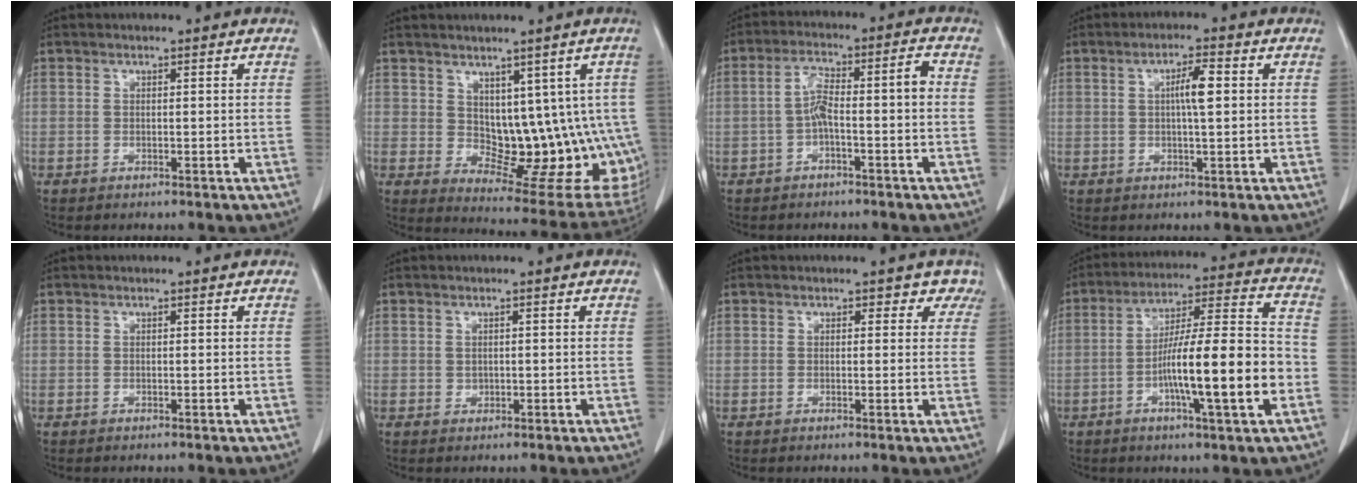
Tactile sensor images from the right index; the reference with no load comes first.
{"total": 13.8, "force": [0.8, 7.9, 11.3], "torque": [-0.115, 0.003, 0.032]}
{"total": 6.3, "force": [-1.2, 1.2, 6.1], "torque": [-0.115, 0.031, -0.022]}
{"total": 4.1, "force": [0.6, 0.4, 4.1], "torque": [-0.071, 0.004, 0.009]}
{"total": 0.0}
{"total": 0.7, "force": [0.0, 0.6, 0.2], "torque": [-0.004, 0.001, 0.001]}
{"total": 2.4, "force": [1.6, 1.7, 0.4], "torque": [0.021, -0.005, -0.001]}
{"total": 16.1, "force": [-4.3, 1.0, 15.5], "torque": [-0.256, 0.007, -0.071]}